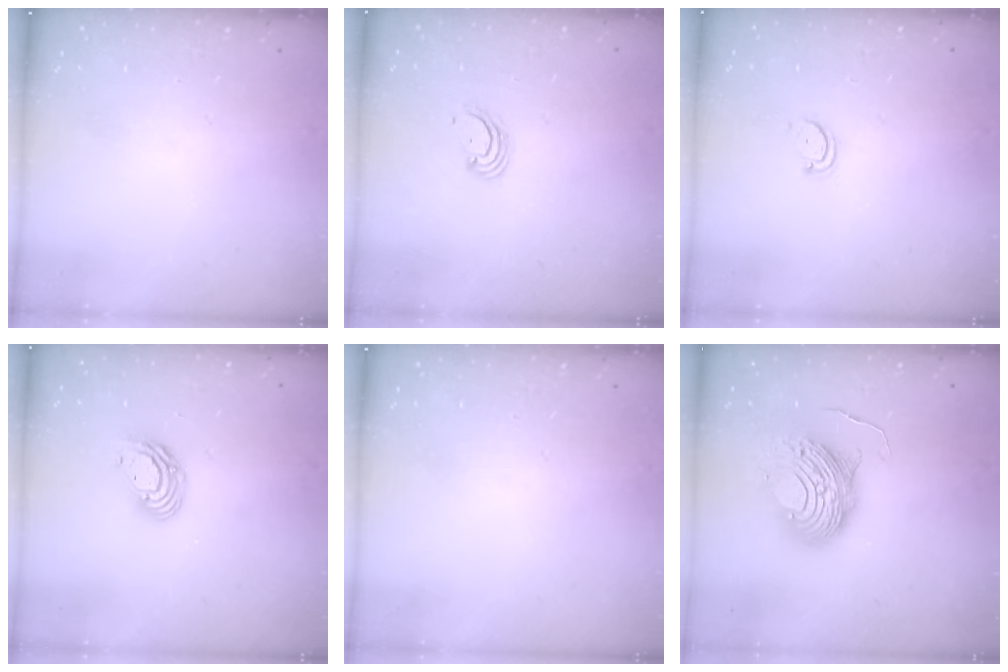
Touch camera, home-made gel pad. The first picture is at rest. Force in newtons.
{"total": 2.6, "press": 2.6, "slide": 0.3}
{"total": 2.8, "press": 2.8, "slide": 0.3}
{"total": 9.1, "press": 9.1, "slide": 1.1}
{"total": 0.0}
{"total": 12.7, "press": 12.7, "slide": 1.3}